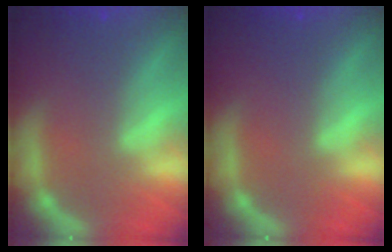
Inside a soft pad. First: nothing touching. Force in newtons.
{"total": 0.0}